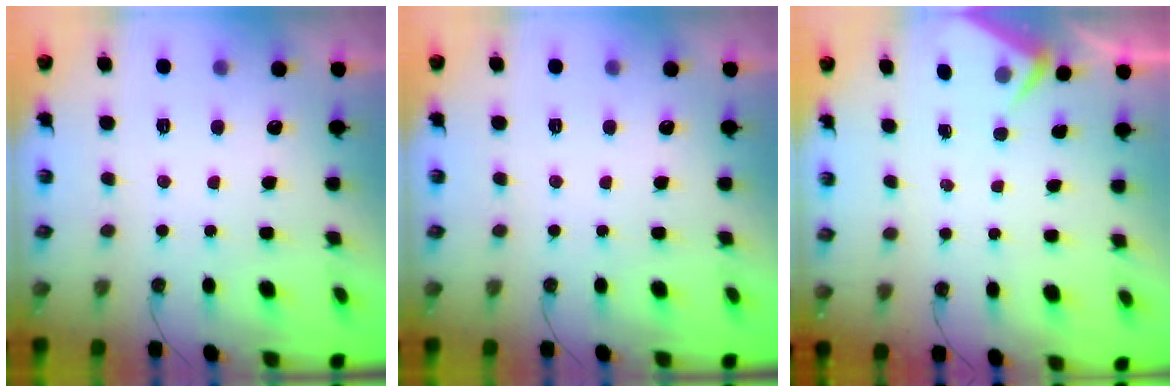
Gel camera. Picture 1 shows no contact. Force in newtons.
{"total": 0.0}
{"total": 3.6, "press": 3.5, "slide": 0.5}